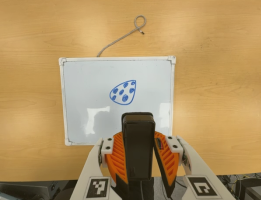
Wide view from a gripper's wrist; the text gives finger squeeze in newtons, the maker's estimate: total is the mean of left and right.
{"total": 8.5, "left": 7.1, "right": 9.9}